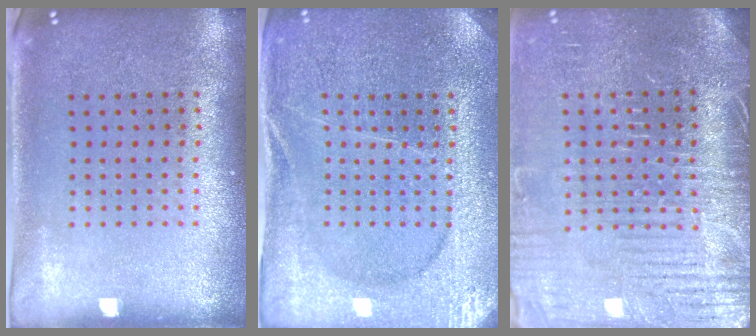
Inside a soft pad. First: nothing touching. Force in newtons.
{"total": 3.3, "press": 3.2, "slide": 0.6}
{"total": 4.1, "press": 3.7, "slide": 1.6}